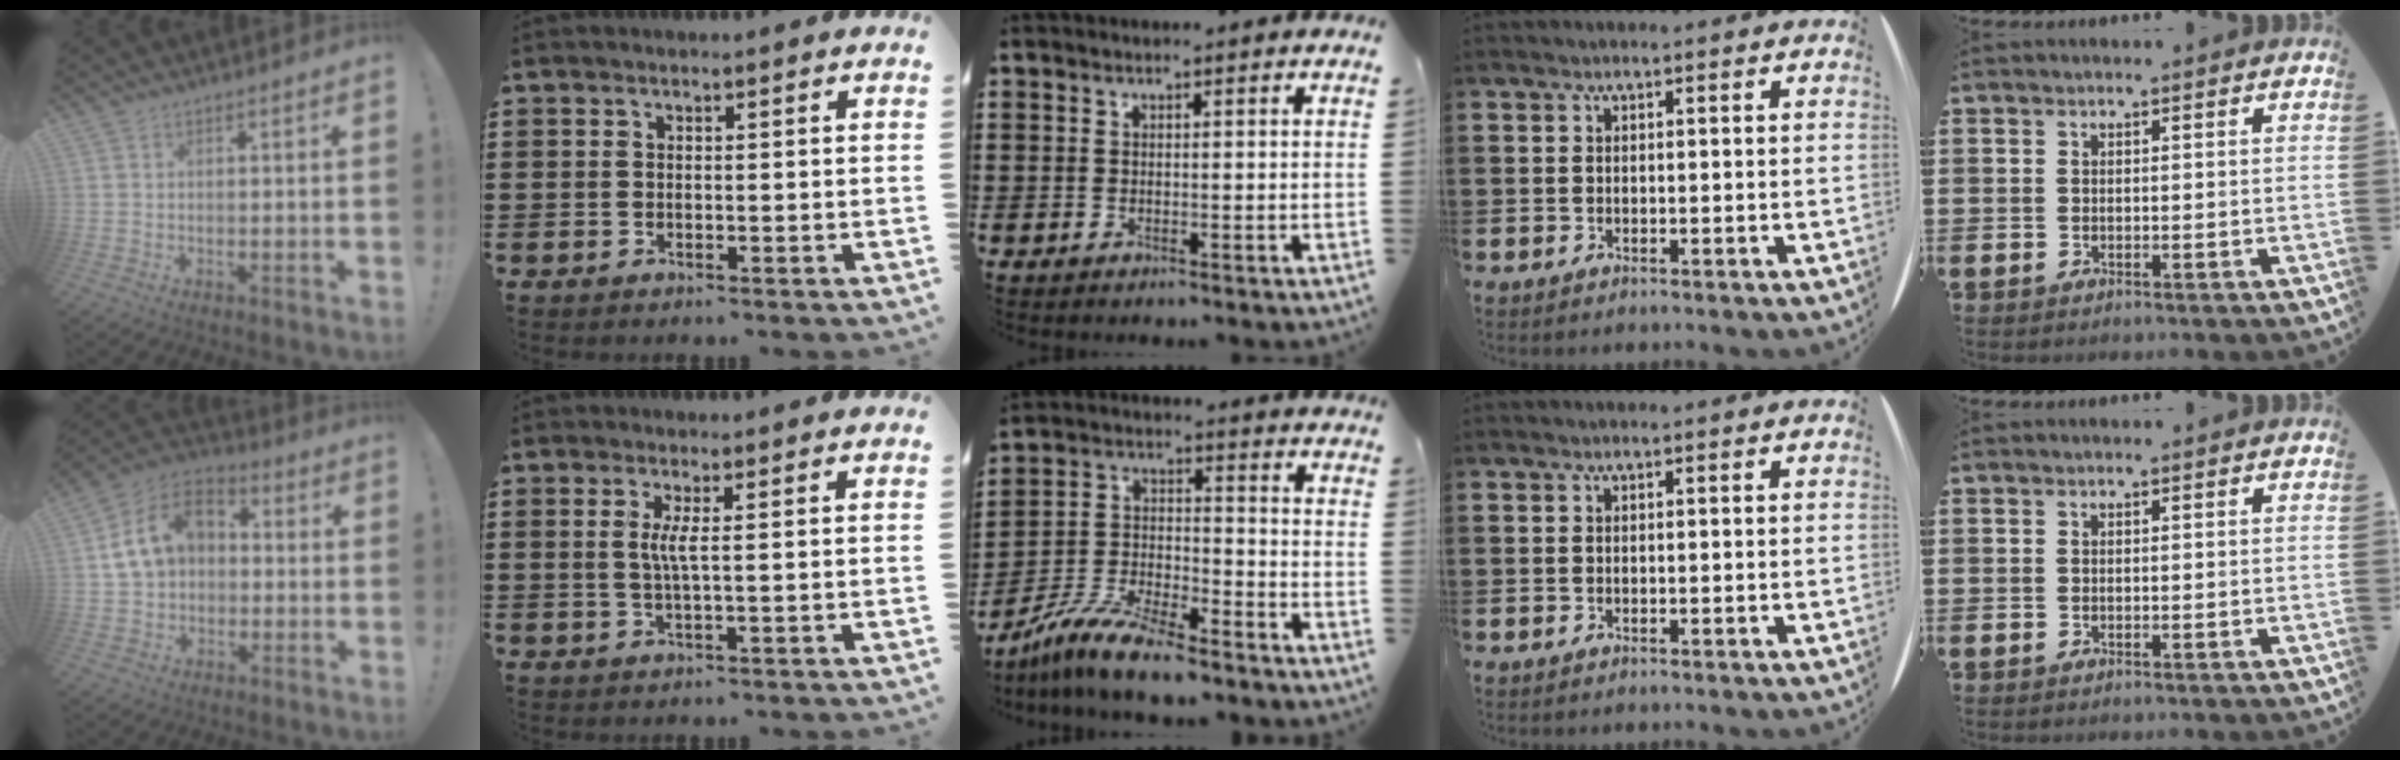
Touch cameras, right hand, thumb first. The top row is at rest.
{"thumb": {"total": 13.6, "force": [2.9, 9.9, 8.9], "torque": [-0.152, 0.018, 0.060]}, "index": {"total": 2.9, "force": [0.3, -0.1, 2.8], "torque": [-0.057, -0.006, 0.002]}, "middle": {"total": 9.4, "force": [-8.5, 1.3, 3.9], "torque": [-0.082, 0.016, -0.166]}}